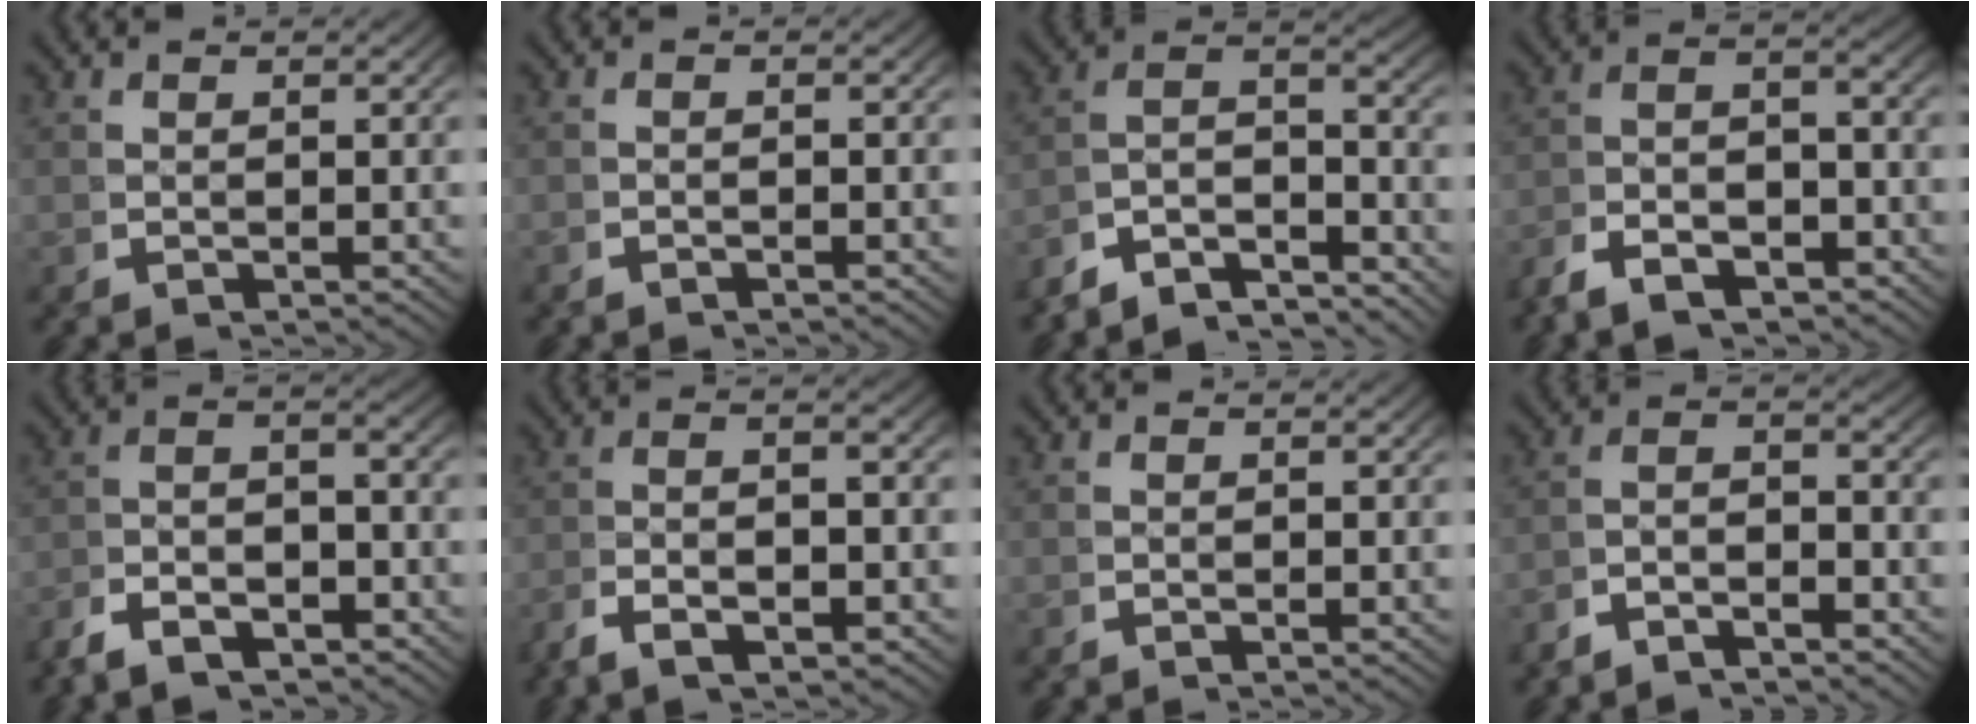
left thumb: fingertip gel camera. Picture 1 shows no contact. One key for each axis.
{"total": 0.7, "fx": -0.7, "fy": 0.0, "fz": 0.1, "tx": 0.002, "ty": 0.001, "tz": -0.017}
{"total": 8.8, "fx": -3.7, "fy": 5.6, "fz": 5.7, "tx": -0.111, "ty": -0.032, "tz": -0.065}
{"total": 4.8, "fx": -2.7, "fy": 2.3, "fz": 3.3, "tx": -0.055, "ty": -0.007, "tz": -0.047}
{"total": 4.4, "fx": -2.8, "fy": 1.9, "fz": 2.9, "tx": -0.049, "ty": -0.008, "tz": -0.048}
{"total": 4.2, "fx": -1.5, "fy": 1.3, "fz": 3.7, "tx": -0.073, "ty": 0.000, "tz": -0.028}
{"total": 0.0}
{"total": 3.0, "fx": -2.2, "fy": 1.2, "fz": 1.7, "tx": -0.029, "ty": -0.010, "tz": -0.043}